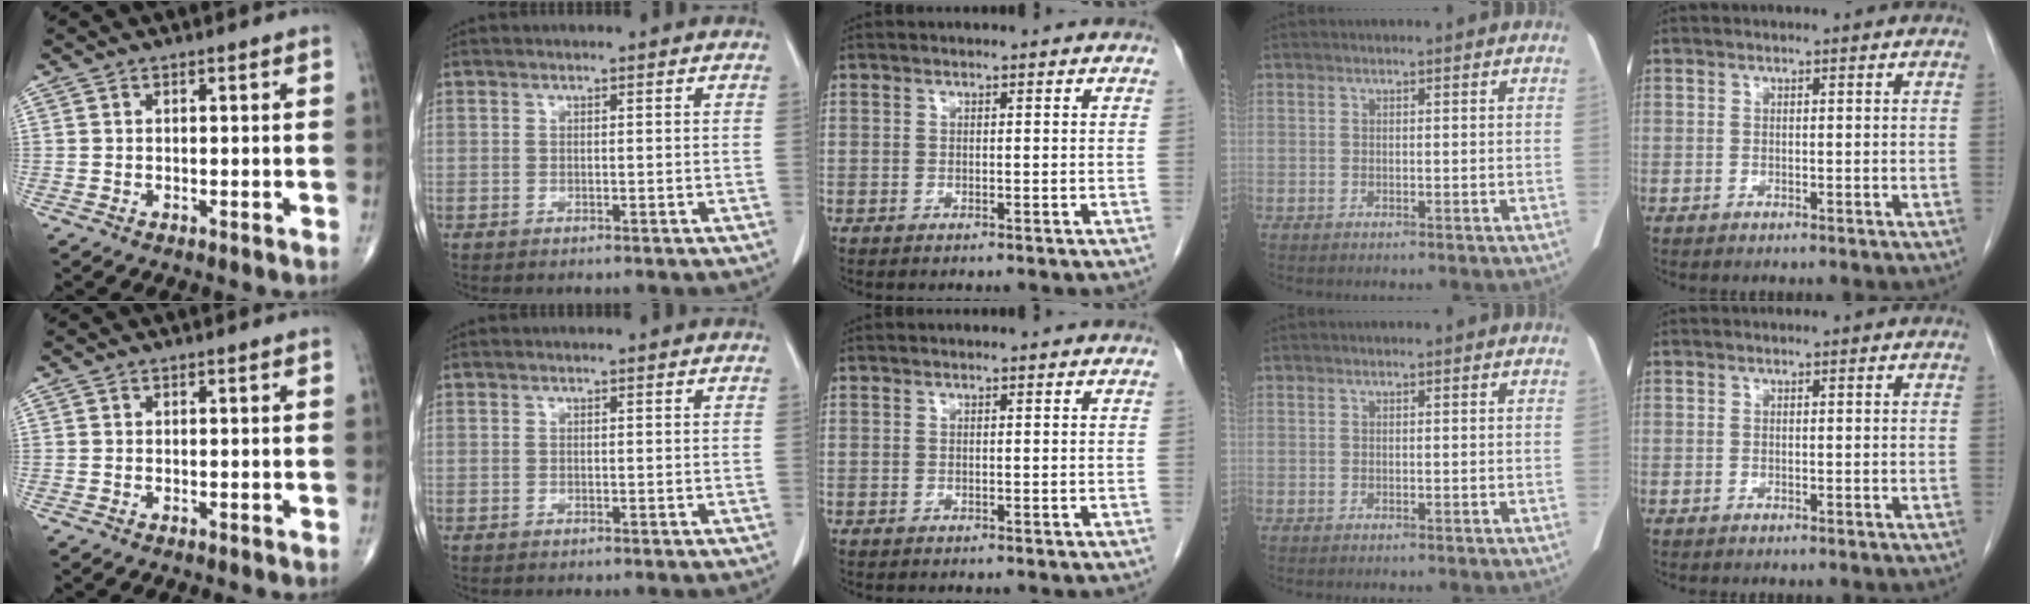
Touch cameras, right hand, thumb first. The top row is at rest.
{}